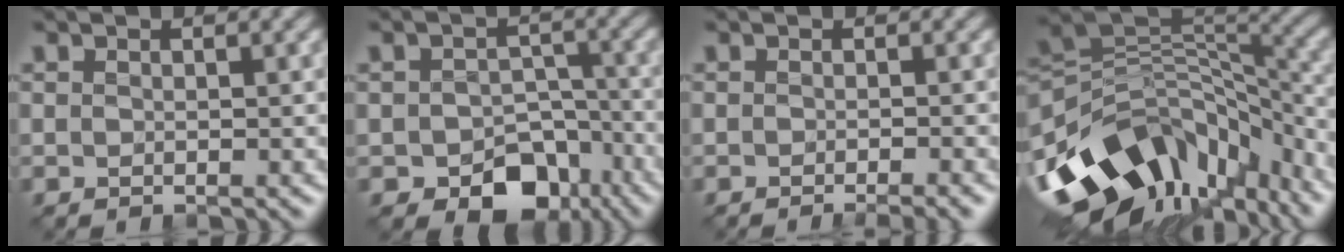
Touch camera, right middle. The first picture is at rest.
{"total": 6.4, "force": [-3.5, 4.2, 3.2], "torque": [-0.038, -0.011, -0.048]}
{"total": 2.0, "force": [-1.2, 0.1, 1.5], "torque": [-0.019, -0.006, -0.020]}
{"total": 13.5, "force": [-6.7, 8.7, 7.8], "torque": [-0.150, 0.004, -0.110]}